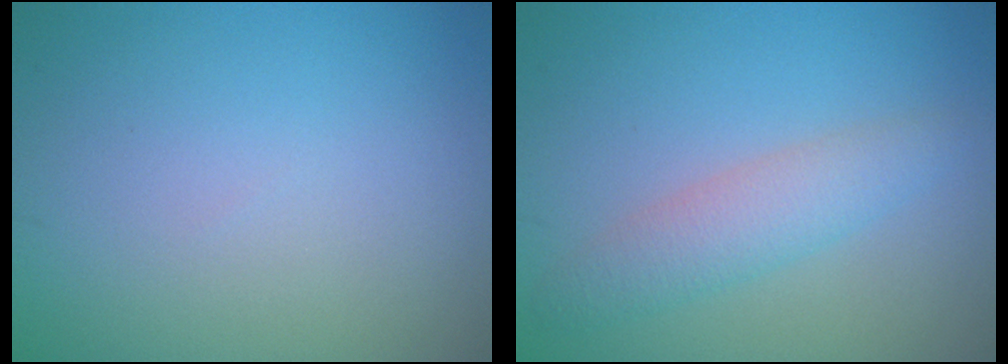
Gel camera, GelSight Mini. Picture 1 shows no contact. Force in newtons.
{"total": 2.9, "press": 2.9, "slide": 0.1}